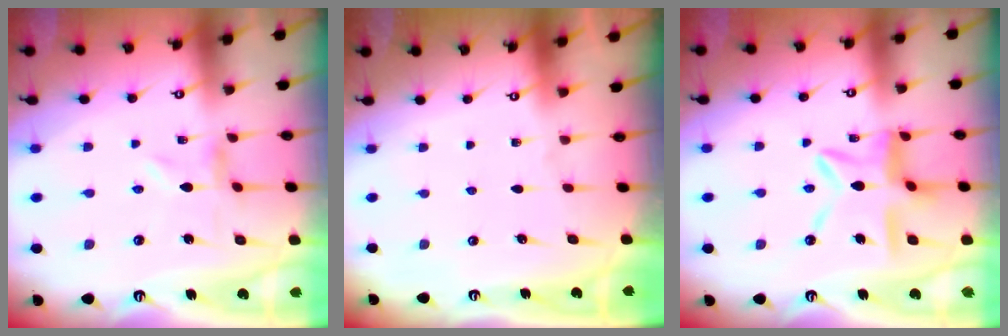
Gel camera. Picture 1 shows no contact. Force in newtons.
{"total": 0.0}
{"total": 14.3, "press": 14.2, "slide": 1.4}